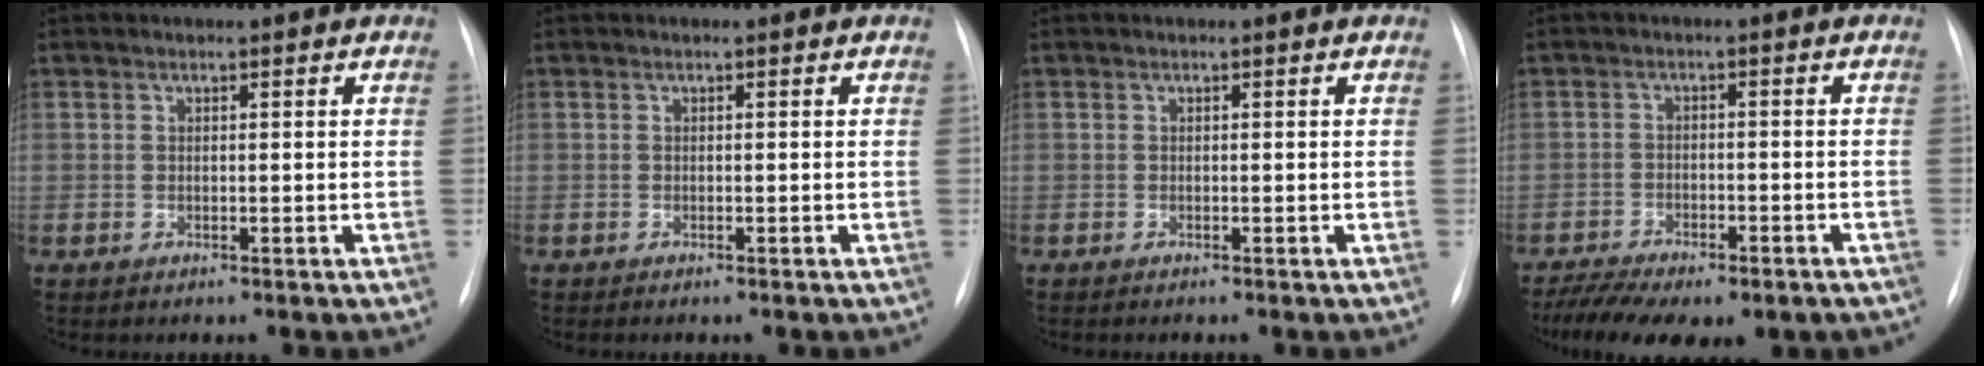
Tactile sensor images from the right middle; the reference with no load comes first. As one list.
[{"total": 0.5, "force": [-0.4, -0.1, 0.3], "torque": [-0.010, -0.004, -0.004]}, {"total": 0.6, "force": [-0.5, 0.0, 0.4], "torque": [-0.004, -0.002, -0.006]}, {"total": 14.4, "force": [-10.7, 5.8, 7.8], "torque": [-0.168, -0.007, -0.149]}]